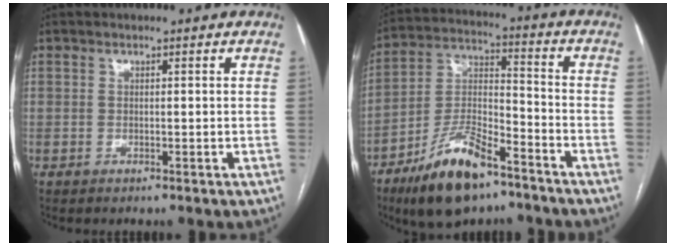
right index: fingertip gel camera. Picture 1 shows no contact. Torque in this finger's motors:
{"motor_torque": [1.06, -1.08, 0.64, 0.17]}